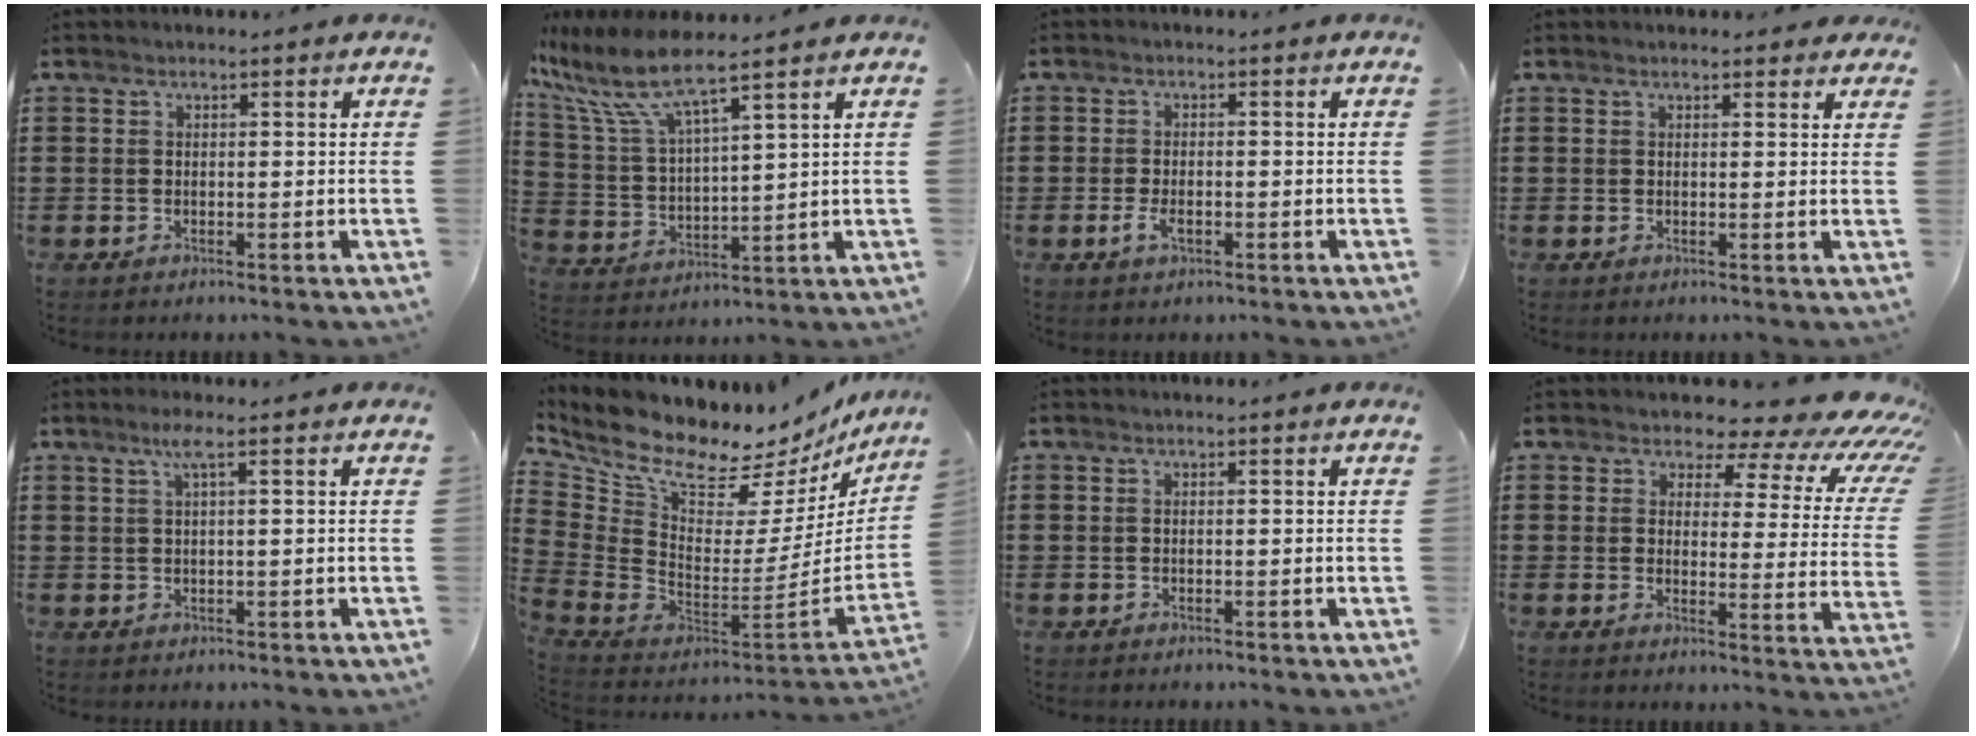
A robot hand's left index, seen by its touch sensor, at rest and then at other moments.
{"total": 9.2, "force": [7.2, 1.3, 5.5], "torque": [-0.143, -0.039, 0.121]}
{"total": 2.5, "force": [-0.8, 1.2, 2.1], "torque": [-0.053, -0.004, -0.018]}
{"total": 1.4, "force": [1.2, 0.8, 0.2], "torque": [0.000, 0.004, 0.020]}
{"total": 2.5, "force": [0.9, 0.0, 2.3], "torque": [-0.048, 0.002, 0.015]}
{"total": 9.3, "force": [8.1, 2.9, 3.4], "torque": [-0.107, -0.086, 0.140]}
{"total": 0.0}
{"total": 6.3, "force": [4.8, 2.7, 2.9], "torque": [-0.049, -0.035, 0.076]}